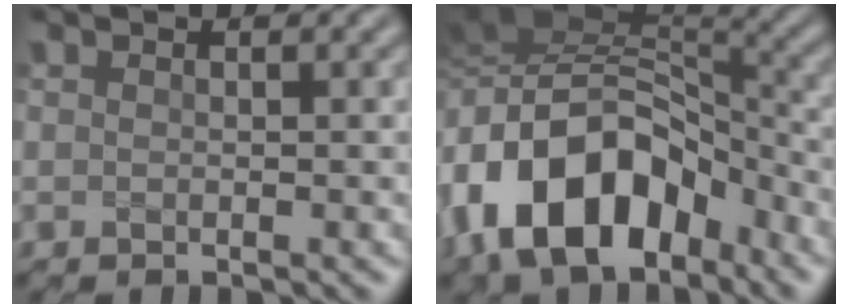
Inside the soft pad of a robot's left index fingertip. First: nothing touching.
{"total": 13.4, "force": [-4.4, 8.3, 9.6], "torque": [-0.175, 0.009, -0.087]}